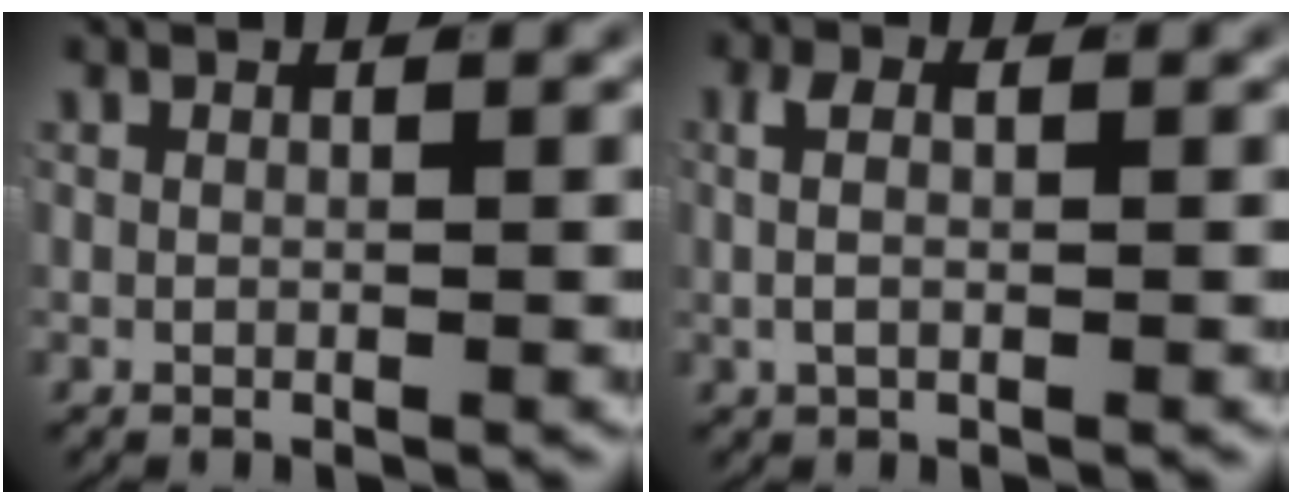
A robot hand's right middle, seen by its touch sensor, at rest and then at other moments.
{"total": 2.3, "force": [0.1, 1.0, 2.1], "torque": [-0.039, 0.001, 0.000]}